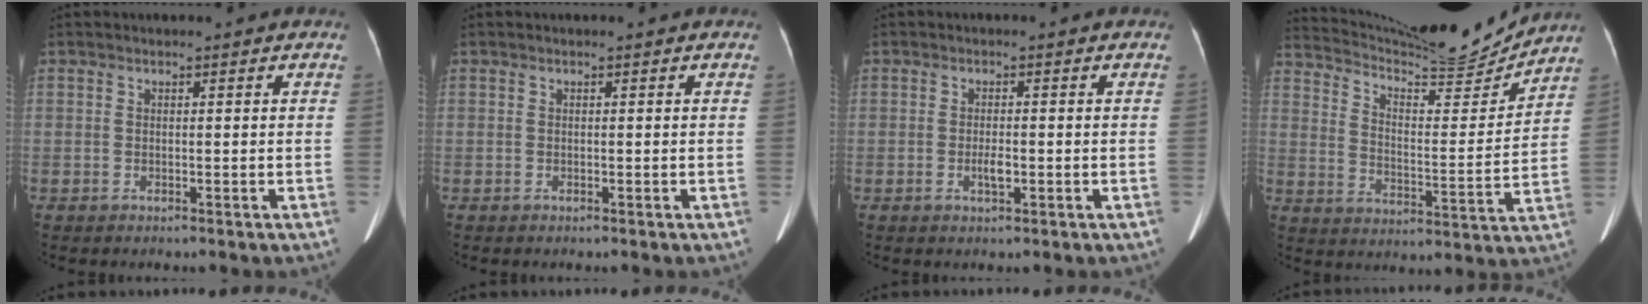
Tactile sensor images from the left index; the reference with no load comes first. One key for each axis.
{"total": 0.0}
{"total": 1.9, "fx": -0.7, "fy": 0.5, "fz": 1.7, "tx": -0.034, "ty": -0.002, "tz": -0.012}
{"total": 17.7, "fx": 17.0, "fy": 0.8, "fz": 5.0, "tx": -0.099, "ty": -0.034, "tz": 0.253}